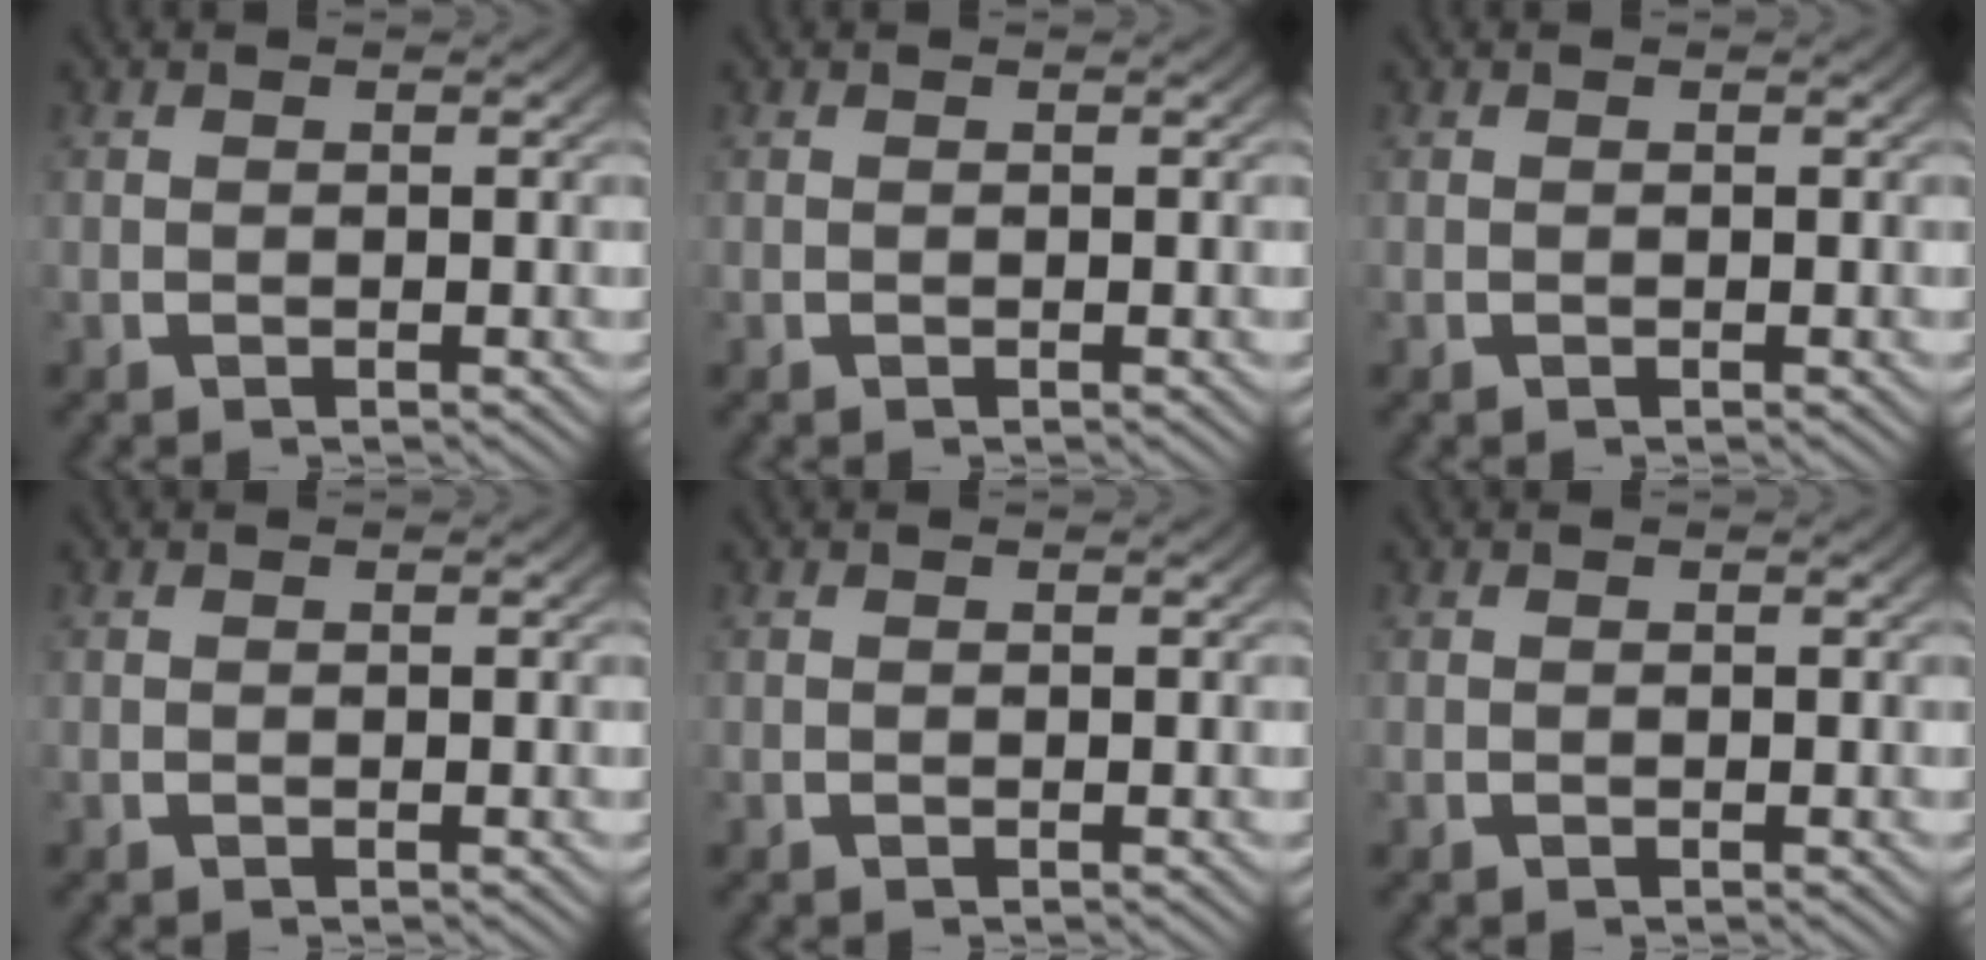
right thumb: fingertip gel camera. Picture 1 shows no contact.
{"total": 0.0}
{"total": 0.0}
{"total": 0.0}
{"total": 0.0}
{"total": 0.0}